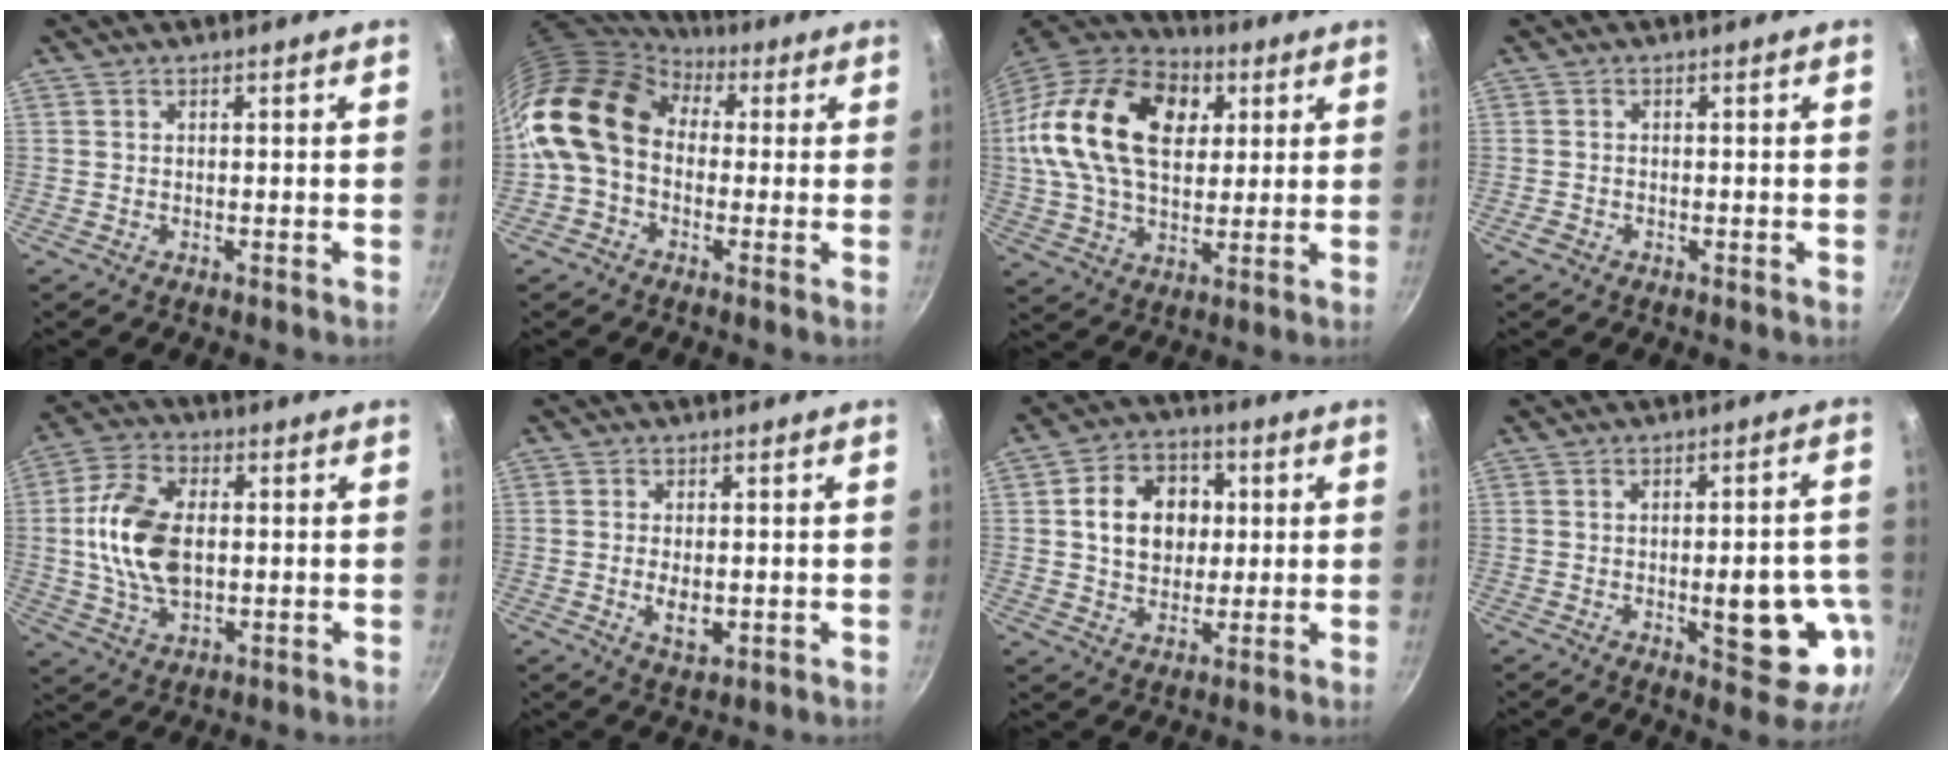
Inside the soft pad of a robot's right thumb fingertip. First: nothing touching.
{"total": 15.2, "force": [1.6, 11.5, 9.9], "torque": [-0.170, 0.030, 0.009]}
{"total": 25.2, "force": [6.2, 16.2, 18.3], "torque": [-0.322, 0.014, 0.097]}
{"total": 1.4, "force": [-0.8, 0.9, 0.6], "torque": [-0.017, 0.005, -0.017]}
{"total": 14.0, "force": [0.6, 8.6, 11.0], "torque": [-0.197, 0.010, 0.005]}
{"total": 4.6, "force": [-0.6, 2.5, 3.8], "torque": [-0.068, -0.005, -0.006]}
{"total": 12.8, "force": [2.0, 10.2, 7.5], "torque": [-0.089, 0.012, 0.029]}
{"total": 13.7, "force": [-3.4, 5.6, 12.0], "torque": [-0.118, 0.019, -0.038]}